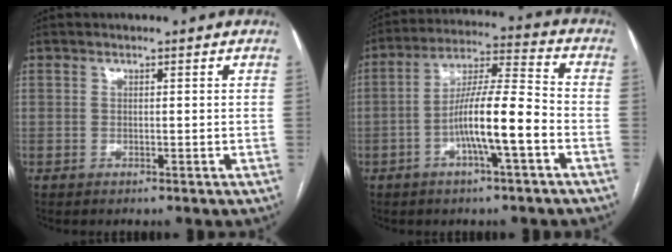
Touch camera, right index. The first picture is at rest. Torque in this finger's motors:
{"motor_torque": [1.54, -0.60, 1.04, 0.21]}